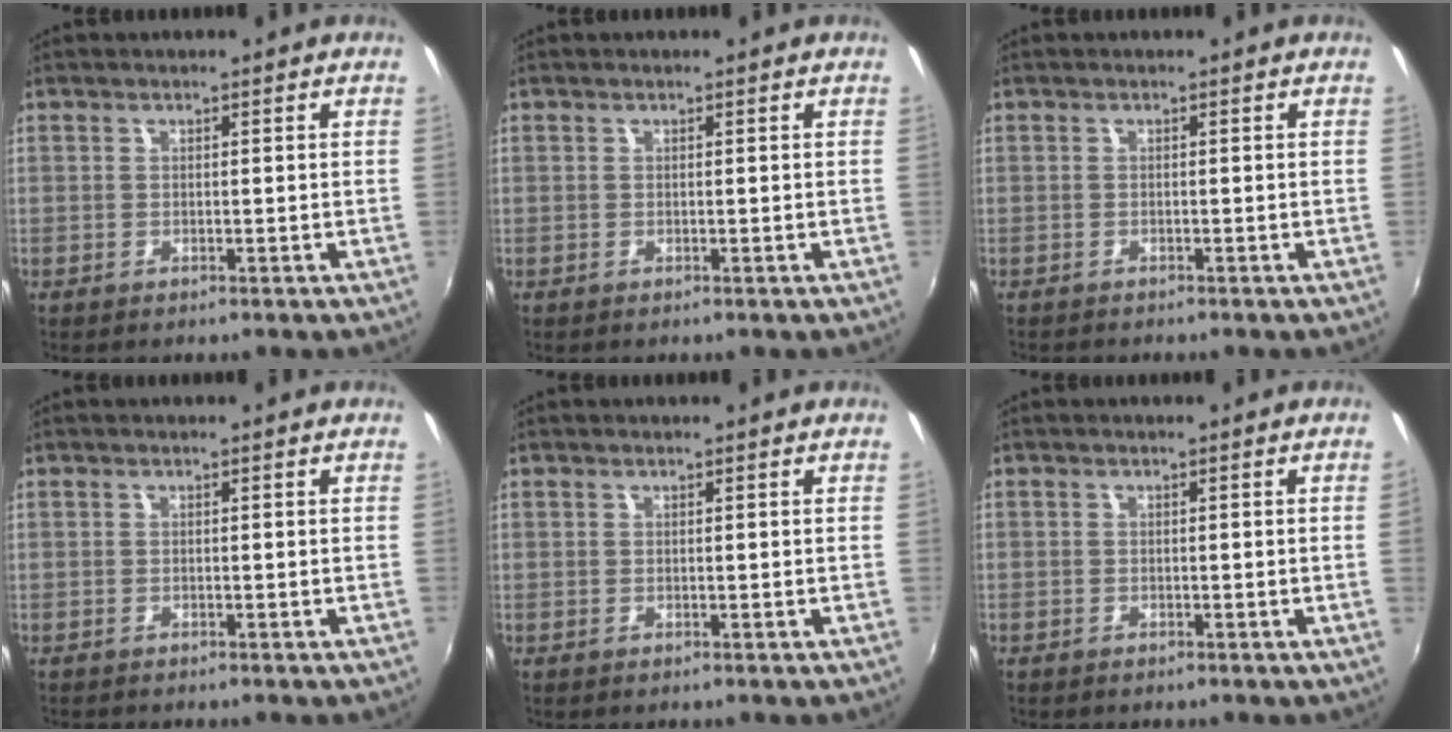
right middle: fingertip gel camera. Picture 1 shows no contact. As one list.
[{"total": 0.0}, {"total": 1.4, "force": [-1.3, 0.1, 0.4], "torque": [-0.010, -0.008, -0.020]}, {"total": 0.8, "force": [-0.7, 0.0, 0.2], "torque": [-0.004, -0.004, -0.013]}, {"total": 0.0}, {"total": 0.6, "force": [-0.3, -0.3, 0.4], "torque": [-0.006, 0.001, -0.005]}]